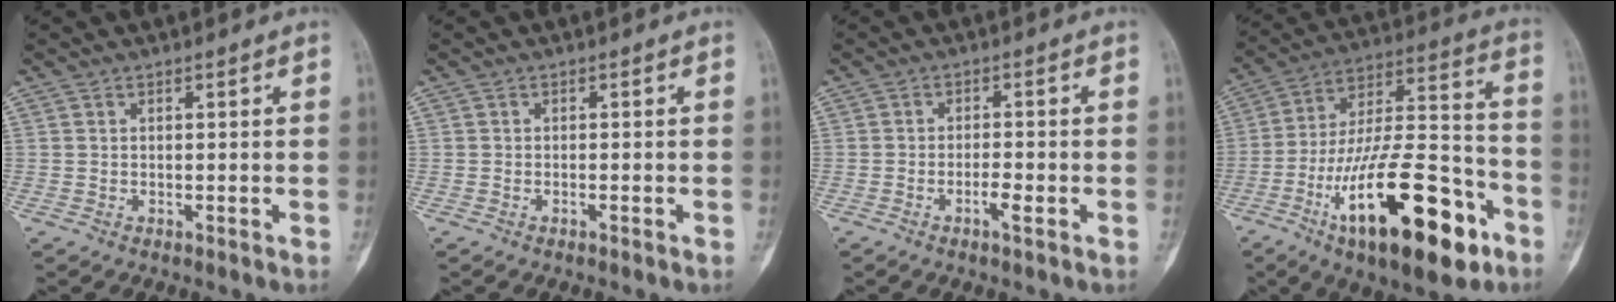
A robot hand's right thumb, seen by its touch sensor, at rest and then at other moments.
{"total": 0.6, "force": [-0.3, 0.2, 0.4], "torque": [-0.011, 0.006, -0.005]}
{"total": 2.9, "force": [-1.3, 0.7, 2.5], "torque": [-0.047, 0.006, -0.026]}
{"total": 28.7, "force": [-13.1, 10.6, 23.2], "torque": [-0.377, 0.068, -0.205]}